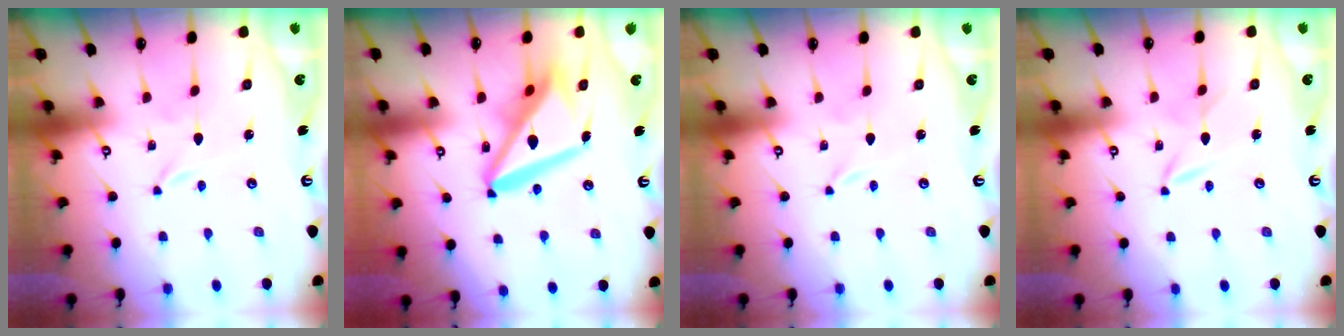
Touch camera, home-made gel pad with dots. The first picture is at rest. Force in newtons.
{"total": 16.5, "press": 16.4, "slide": 2.1}
{"total": 0.0}
{"total": 2.3, "press": 2.3, "slide": 0.2}